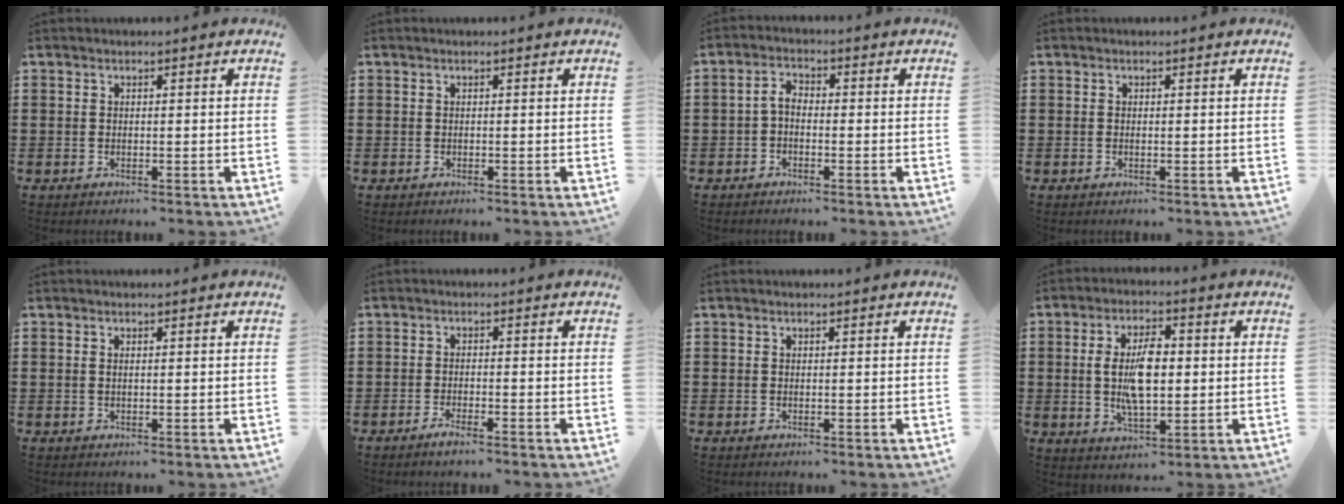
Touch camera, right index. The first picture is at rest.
{"total": 0.0}
{"total": 2.3, "force": [-0.9, 1.2, 1.8], "torque": [-0.051, 0.001, -0.024]}
{"total": 0.0}
{"total": 0.5, "force": [0.1, 0.2, 0.5], "torque": [-0.010, 0.000, 0.002]}
{"total": 1.7, "force": [-1.6, 0.0, 0.7], "torque": [-0.011, 0.000, -0.030]}
{"total": 0.0}
{"total": 8.1, "force": [0.1, 3.5, 7.3], "torque": [-0.141, 0.004, -0.003]}